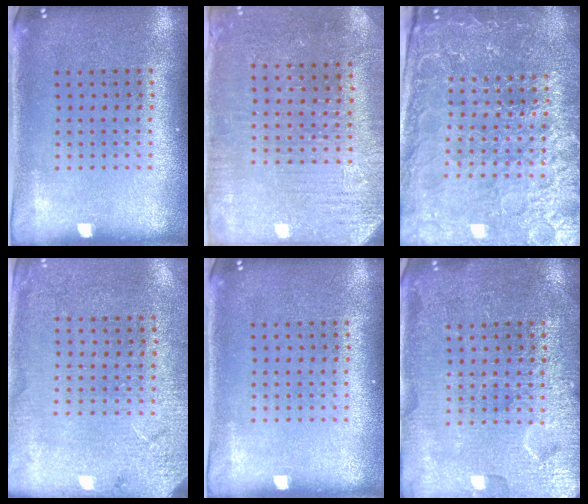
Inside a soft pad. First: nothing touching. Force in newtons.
{"total": 3.0, "press": 2.8, "slide": 0.8}
{"total": 5.0, "press": 4.6, "slide": 1.8}
{"total": 2.6, "press": 2.5, "slide": 0.8}
{"total": 0.0}
{"total": 4.0, "press": 4.0, "slide": 0.4}